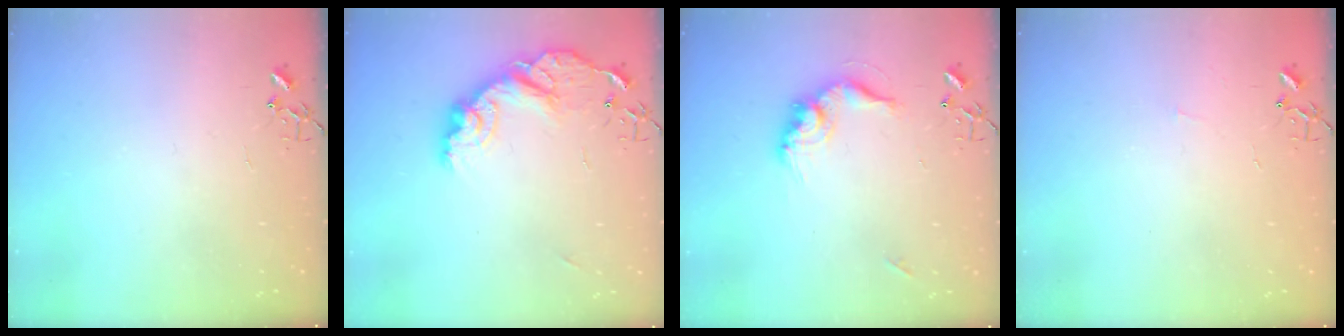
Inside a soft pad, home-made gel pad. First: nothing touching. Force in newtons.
{"total": 14.5, "press": 14.5, "slide": 0.6}
{"total": 14.3, "press": 14.2, "slide": 1.4}
{"total": 2.3, "press": 2.3, "slide": 0.4}